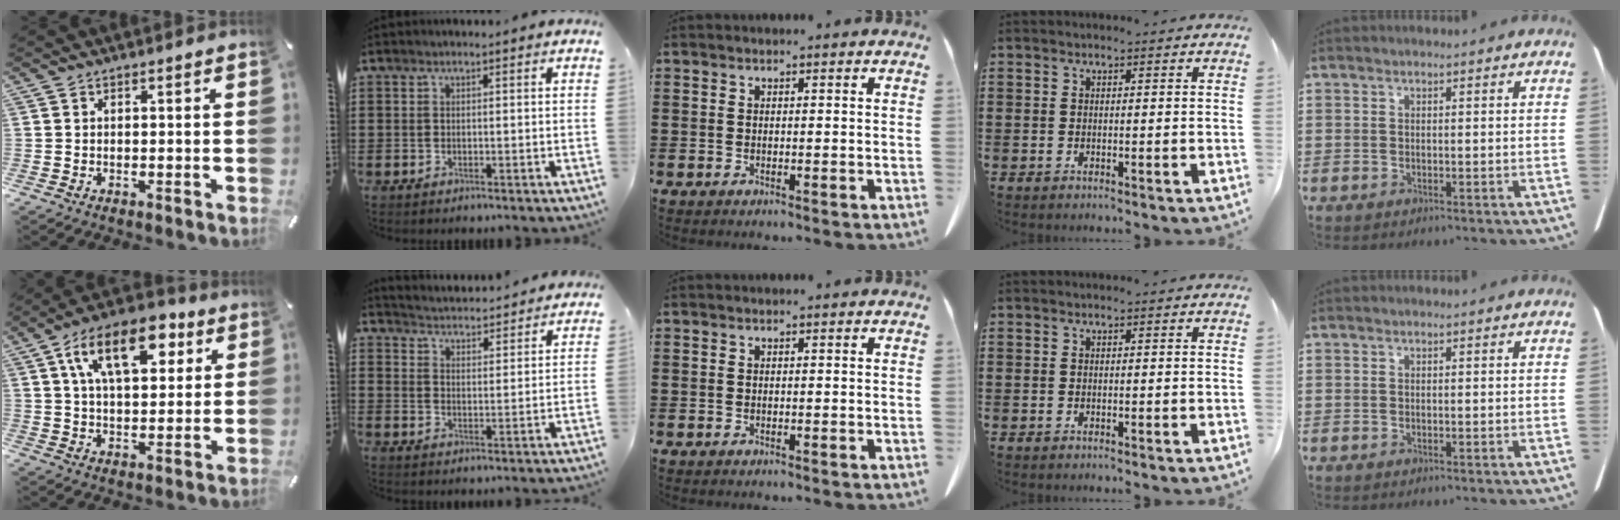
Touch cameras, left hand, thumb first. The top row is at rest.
{"thumb": {"total": 16.1, "force": [7.2, 8.7, 11.5], "torque": [-0.177, -0.008, 0.122]}, "index": {"total": 3.7, "force": [3.6, -0.6, -0.8], "torque": [-0.009, -0.034, 0.057]}}